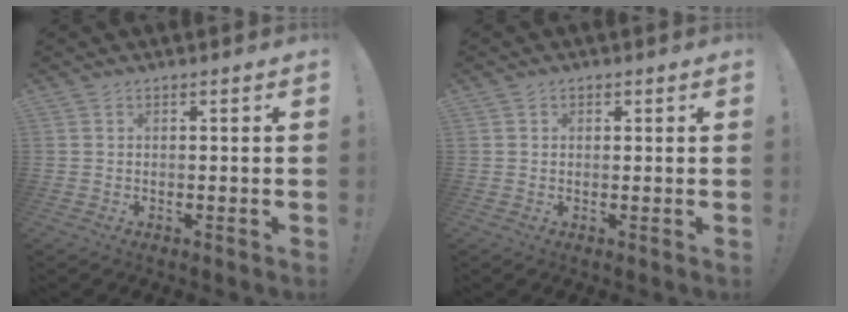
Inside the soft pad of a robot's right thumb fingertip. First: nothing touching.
{"total": 0.7, "force": [0.1, 0.7, 0.1], "torque": [0.004, -0.001, 0.001]}